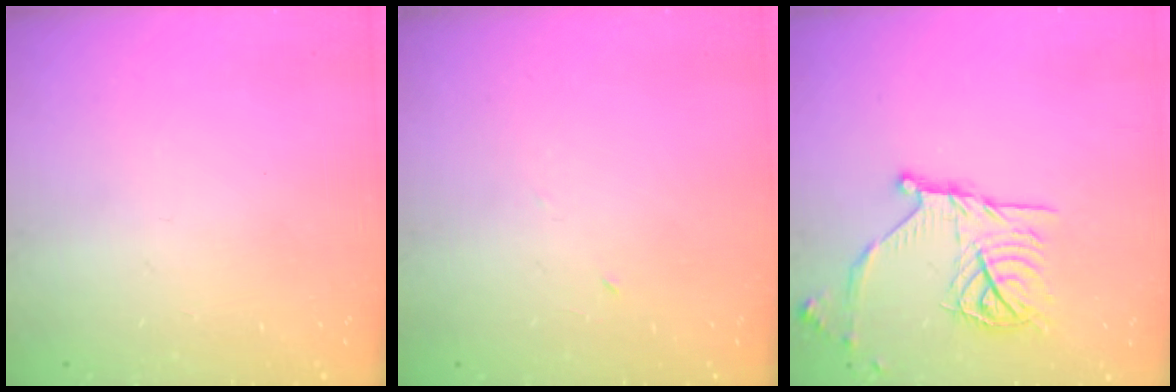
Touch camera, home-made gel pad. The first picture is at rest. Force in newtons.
{"total": 2.7, "press": 2.5, "slide": 1.0}
{"total": 18.2, "press": 18.2, "slide": 1.2}